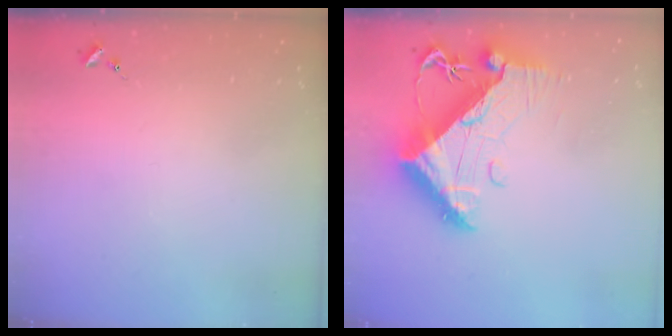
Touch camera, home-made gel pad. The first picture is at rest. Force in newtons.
{"total": 13.2, "press": 13.1, "slide": 1.4}